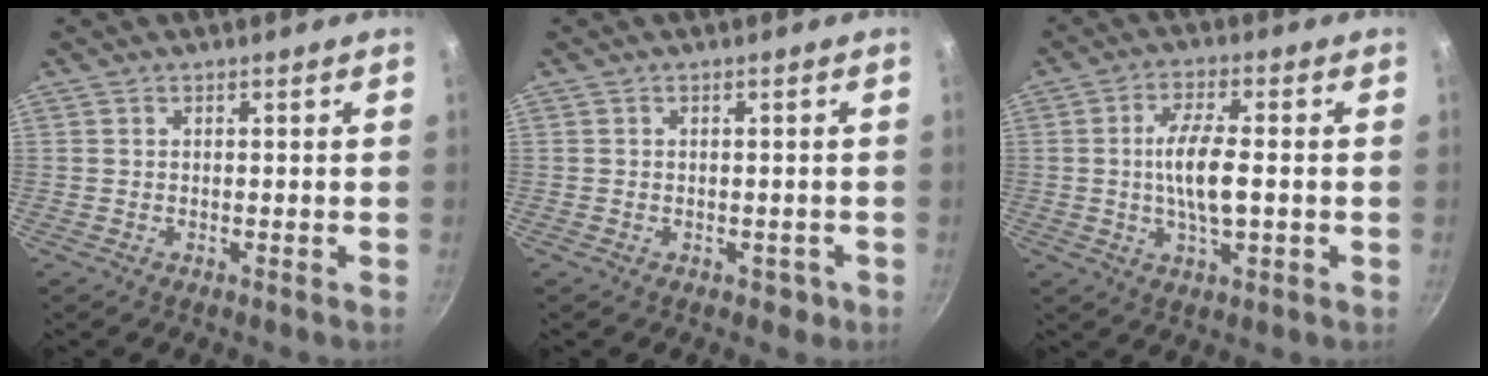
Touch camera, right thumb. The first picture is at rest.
{"total": 1.9, "force": [-0.8, 1.6, 0.8], "torque": [0.001, 0.007, -0.001]}
{"total": 9.0, "force": [-0.4, 3.0, 8.5], "torque": [-0.160, 0.008, -0.013]}